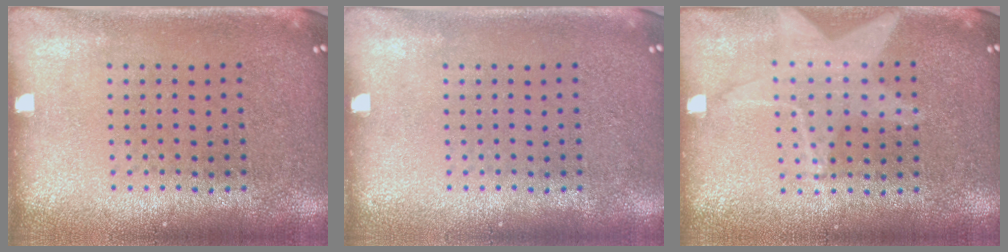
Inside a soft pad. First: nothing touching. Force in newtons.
{"total": 0.0}
{"total": 1.4, "press": 1.4, "slide": 0.4}